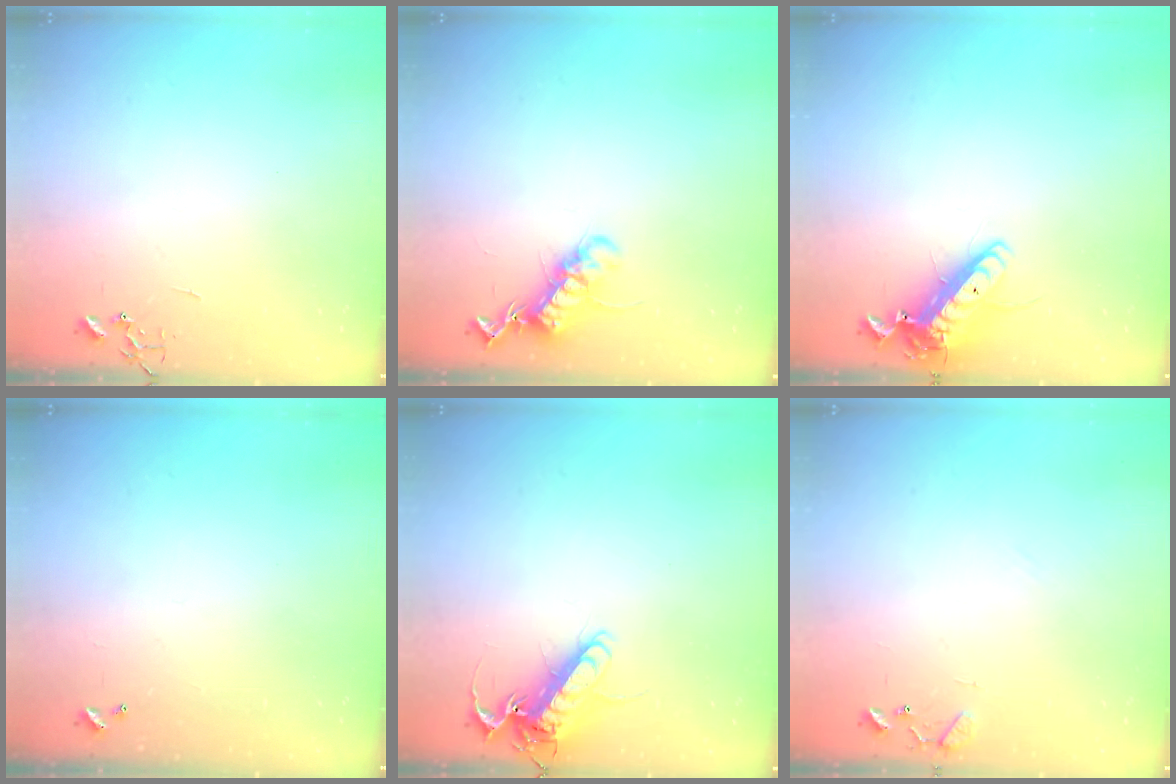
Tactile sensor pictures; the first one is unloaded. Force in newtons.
{"total": 13.0, "press": 13.0, "slide": 0.3}
{"total": 14.5, "press": 14.2, "slide": 2.9}
{"total": 0.0}
{"total": 13.4, "press": 13.2, "slide": 2.1}
{"total": 8.4, "press": 8.4, "slide": 0.7}